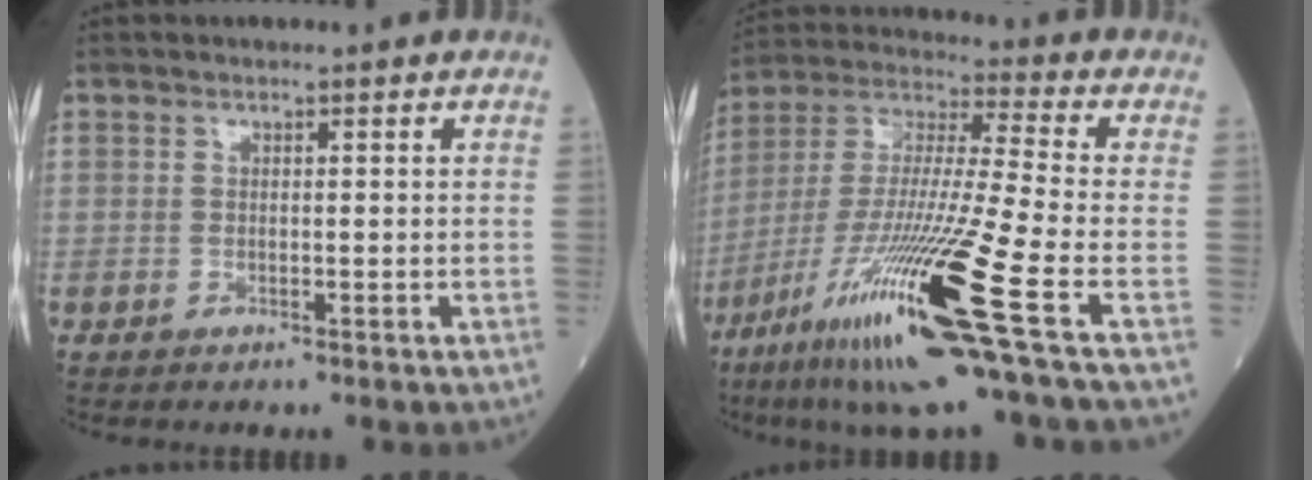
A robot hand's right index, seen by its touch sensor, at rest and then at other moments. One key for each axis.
{"total": 21.7, "fx": -10.1, "fy": -0.4, "fz": 19.2, "tx": -0.388, "ty": -0.052, "tz": -0.192}